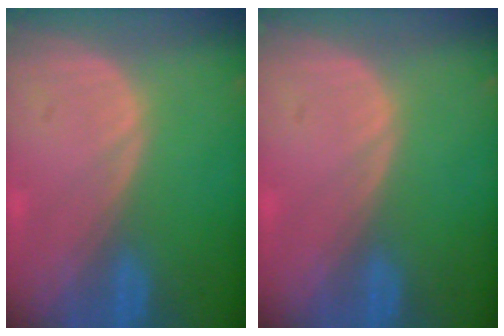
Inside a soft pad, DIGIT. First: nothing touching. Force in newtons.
{"total": 0.0}